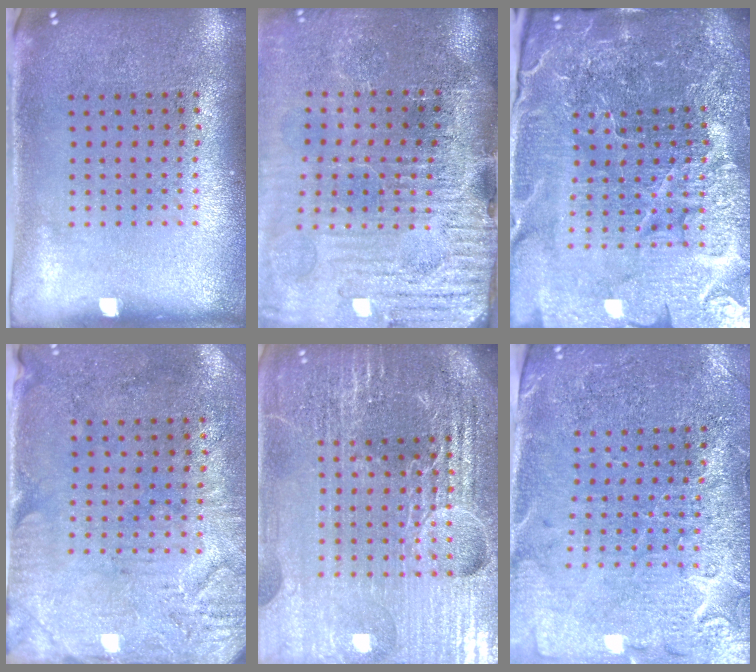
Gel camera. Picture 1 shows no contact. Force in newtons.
{"total": 4.7, "press": 4.0, "slide": 2.5}
{"total": 6.7, "press": 5.8, "slide": 3.2}
{"total": 3.2, "press": 2.6, "slide": 1.8}
{"total": 6.2, "press": 5.5, "slide": 2.8}
{"total": 3.3, "press": 3.1, "slide": 1.1}